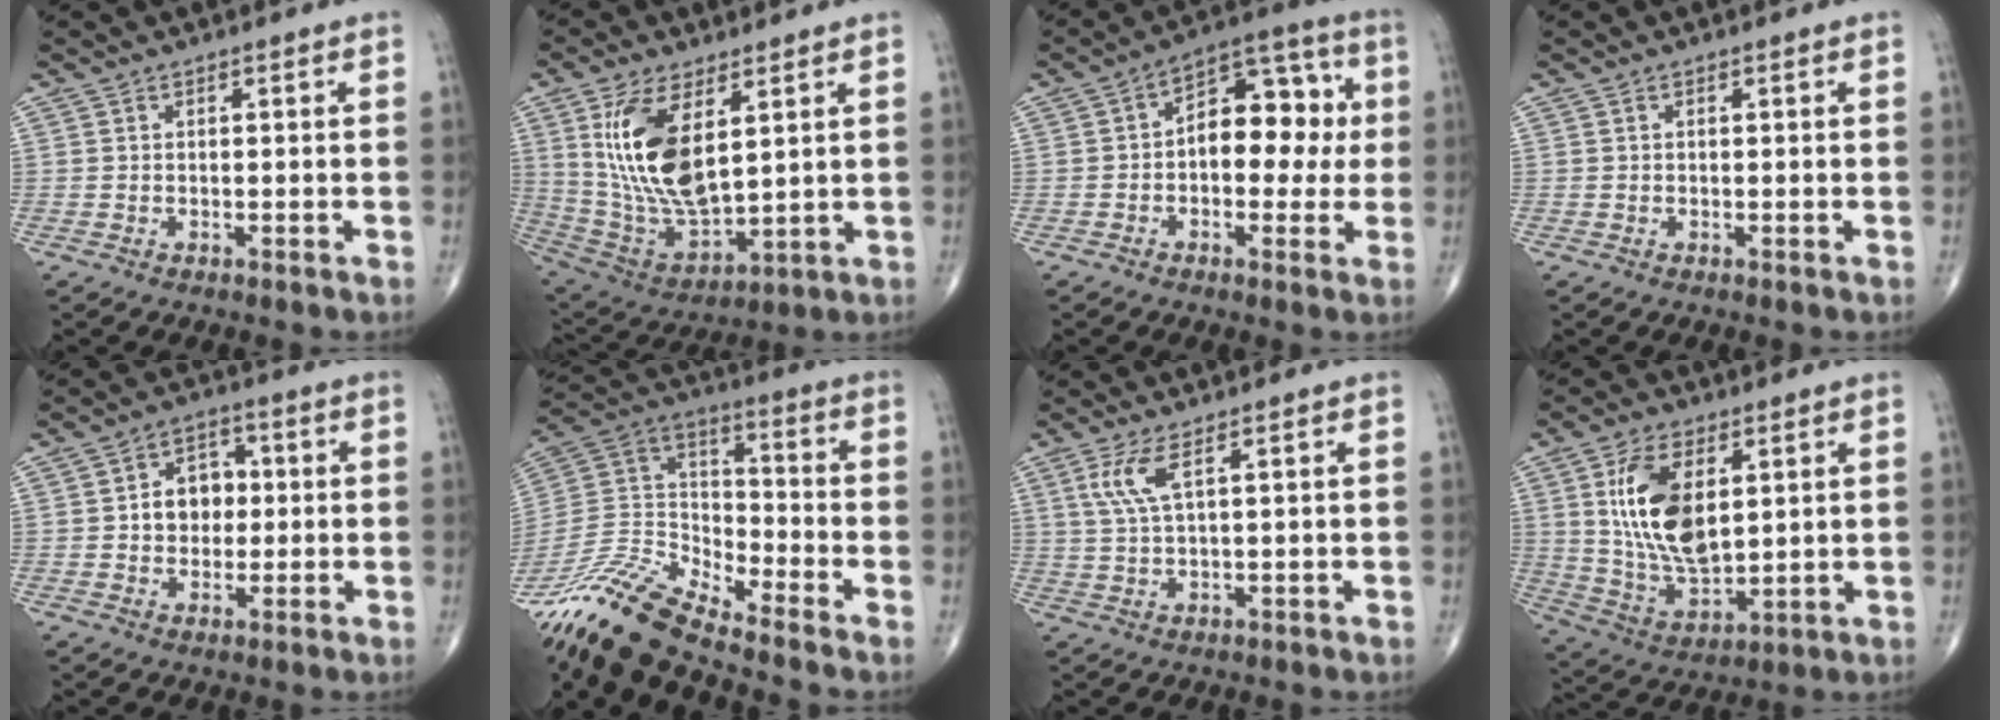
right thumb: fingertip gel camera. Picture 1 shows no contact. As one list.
[{"total": 17.2, "force": [5.2, 8.0, 14.3], "torque": [-0.270, -0.025, 0.116]}, {"total": 13.5, "force": [0.4, 8.2, 10.7], "torque": [-0.106, 0.038, -0.005]}, {"total": 0.0}, {"total": 7.4, "force": [0.3, 5.8, 4.6], "torque": [-0.037, 0.014, 0.000]}, {"total": 14.5, "force": [-13.6, 1.4, 5.0], "torque": [-0.105, 0.073, -0.271]}, {"total": 4.6, "force": [2.0, 1.0, 4.1], "torque": [-0.105, -0.003, 0.049]}, {"total": 15.6, "force": [3.9, 8.2, 12.7], "torque": [-0.227, -0.020, 0.083]}]